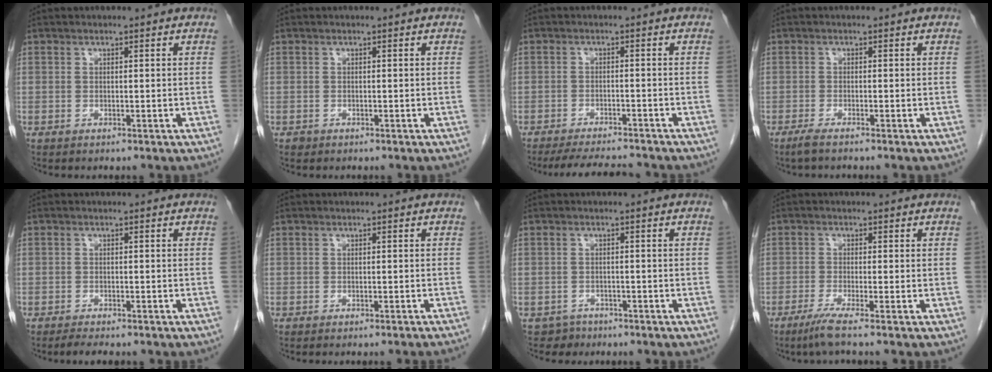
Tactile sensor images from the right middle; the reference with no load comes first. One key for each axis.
{"total": 0.5, "fx": -0.3, "fy": 0.4, "fz": 0.0, "tx": -0.005, "ty": 0.002, "tz": -0.006}
{"total": 8.6, "fx": -8.0, "fy": 1.0, "fz": 2.9, "tx": -0.046, "ty": -0.007, "tz": -0.116}
{"total": 2.0, "fx": -1.6, "fy": -0.1, "fz": 1.2, "tx": -0.029, "ty": -0.005, "tz": -0.031}
{"total": 2.4, "fx": -2.1, "fy": 0.5, "fz": 1.1, "tx": -0.026, "ty": -0.008, "tz": -0.031}
{"total": 3.6, "fx": -3.2, "fy": -0.7, "fz": 1.5, "tx": -0.011, "ty": 0.004, "tz": -0.038}
{"total": 2.2, "fx": -1.6, "fy": 1.4, "fz": -0.7, "tx": 0.008, "ty": 0.007, "tz": -0.025}
{"total": 3.5, "fx": -2.5, "fy": -0.9, "fz": 2.3, "tx": -0.052, "ty": -0.011, "tz": -0.053}